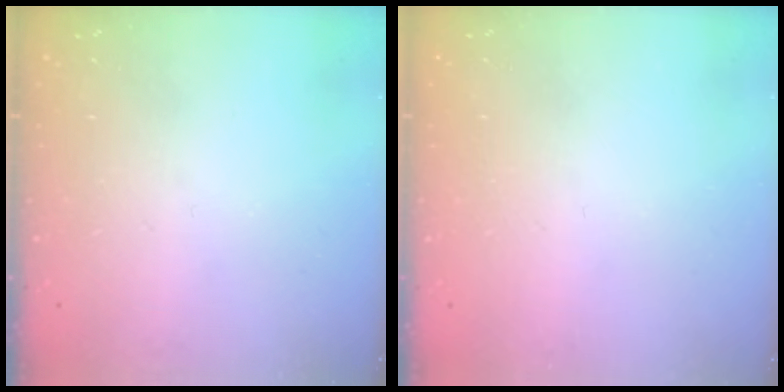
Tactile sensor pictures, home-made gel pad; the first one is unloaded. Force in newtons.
{"total": 0.9, "press": 0.9, "slide": 0.1}